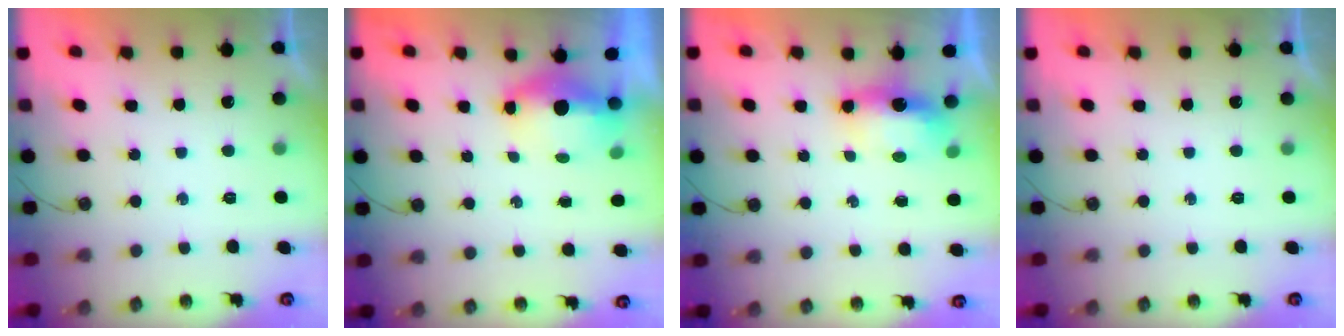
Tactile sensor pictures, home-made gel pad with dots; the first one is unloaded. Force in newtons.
{"total": 5.6, "press": 5.6, "slide": 0.7}
{"total": 6.6, "press": 6.6, "slide": 0.7}
{"total": 0.0}